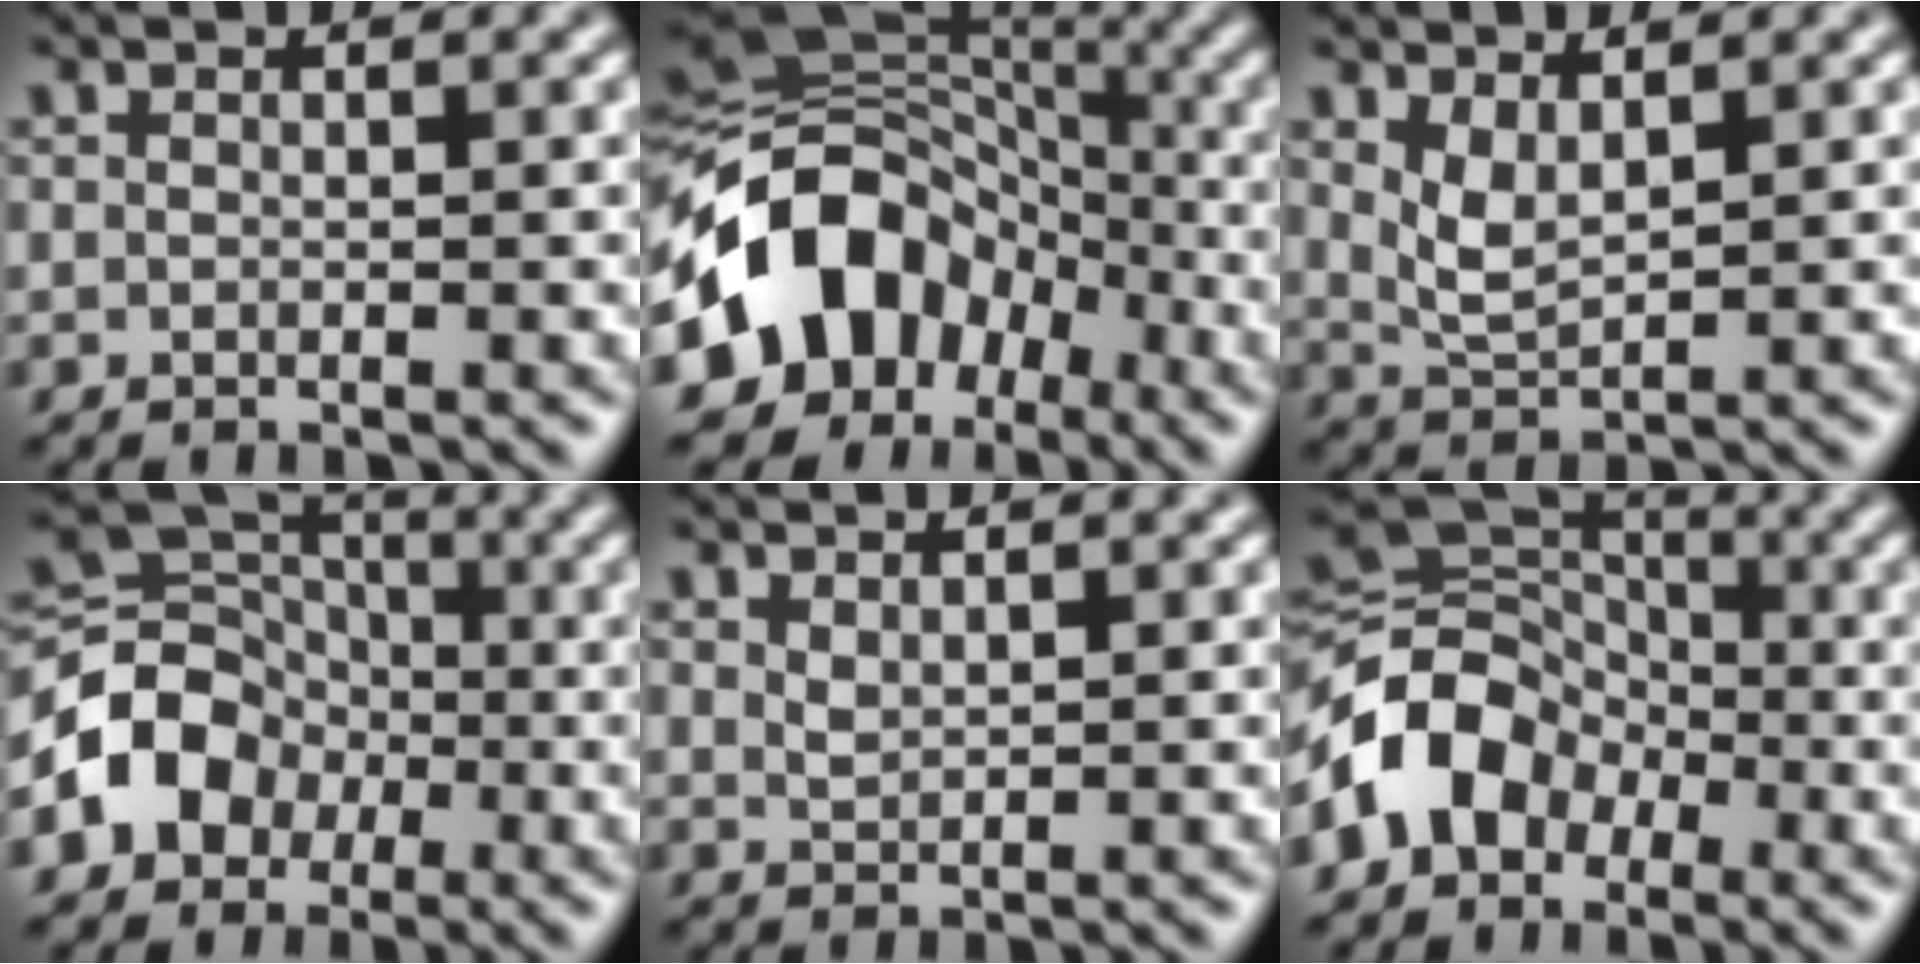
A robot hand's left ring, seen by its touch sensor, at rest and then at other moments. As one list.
[{"total": 11.9, "force": [-4.8, 9.1, 6.1], "torque": [-0.107, 0.013, -0.103]}, {"total": 2.4, "force": [1.3, 0.9, 1.8], "torque": [-0.045, -0.010, 0.032]}, {"total": 6.0, "force": [-2.3, 4.9, 2.5], "torque": [-0.026, 0.009, -0.054]}, {"total": 1.0, "force": [0.8, 0.4, 0.5], "torque": [-0.015, 0.000, 0.020]}, {"total": 7.2, "force": [-3.2, 5.4, 3.4], "torque": [-0.054, 0.011, -0.080]}]